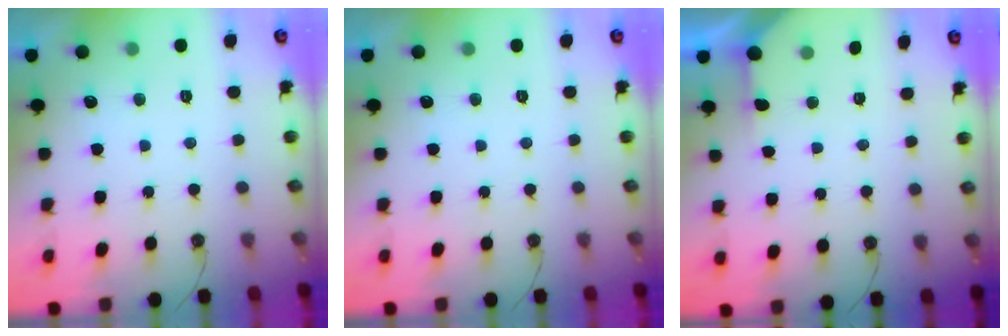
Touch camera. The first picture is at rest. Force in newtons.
{"total": 0.0}
{"total": 2.4, "press": 2.4, "slide": 0.3}